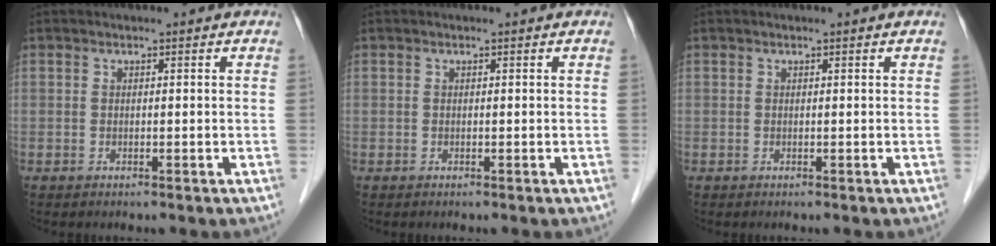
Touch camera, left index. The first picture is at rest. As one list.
[{"total": 0.0}, {"total": 0.0}]